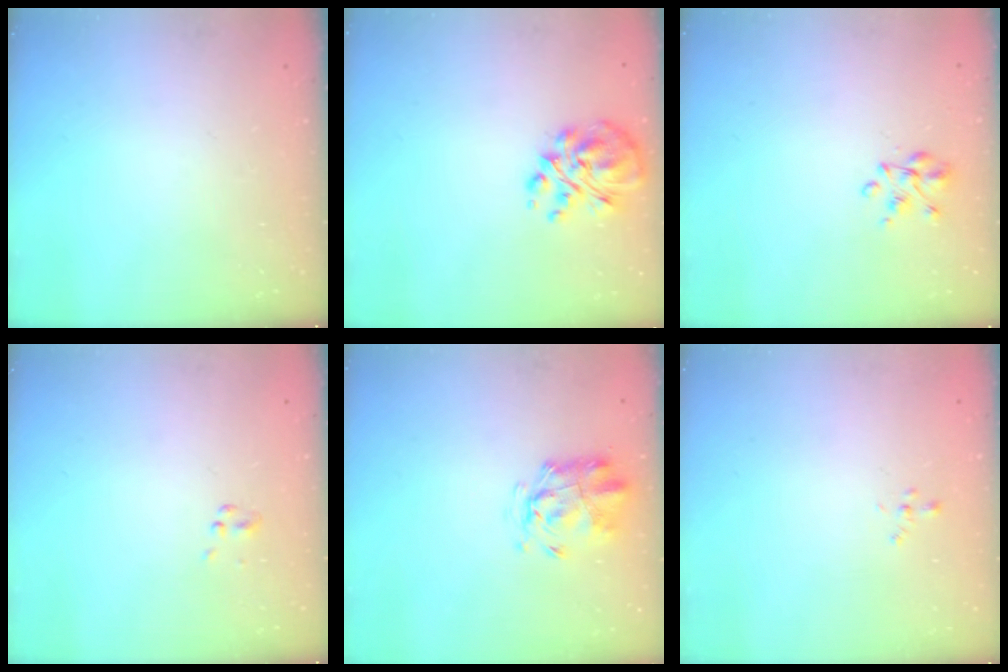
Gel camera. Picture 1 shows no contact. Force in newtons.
{"total": 10.1, "press": 9.6, "slide": 3.2}
{"total": 3.9, "press": 3.7, "slide": 1.3}
{"total": 0.5, "press": 0.5, "slide": 0.1}
{"total": 2.9, "press": 2.9, "slide": 0.7}
{"total": 0.7, "press": 0.6, "slide": 0.4}